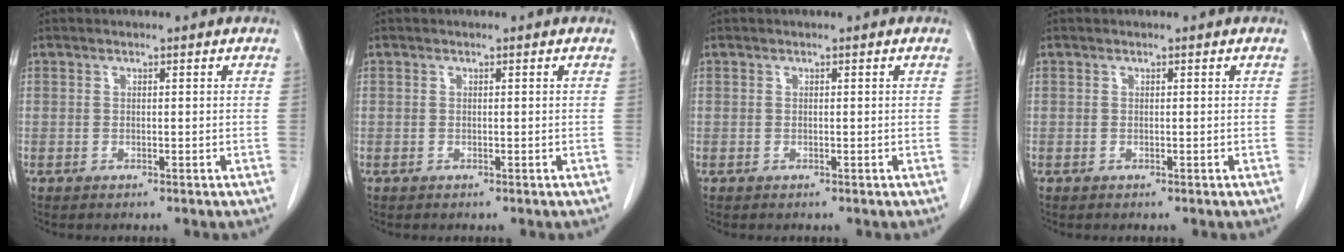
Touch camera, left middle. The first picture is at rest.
{"total": 0.0}
{"total": 0.0}
{"total": 0.0}